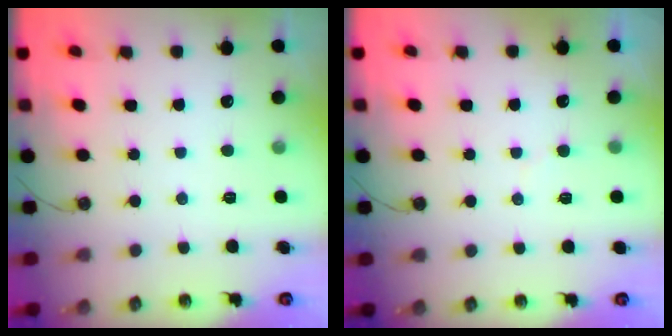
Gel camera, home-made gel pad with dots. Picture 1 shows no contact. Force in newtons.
{"total": 2.7, "press": 2.6, "slide": 0.3}